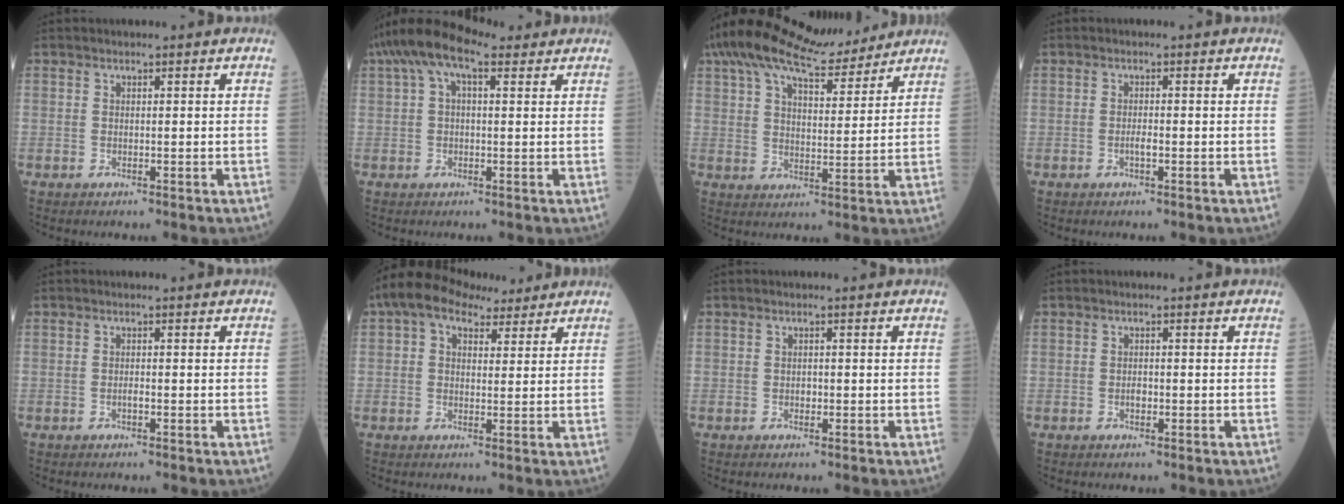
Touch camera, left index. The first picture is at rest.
{"total": 7.9, "force": [4.7, 3.0, 5.6], "torque": [-0.120, 0.050, 0.082]}
{"total": 15.8, "force": [13.8, 3.4, 6.9], "torque": [-0.126, 0.034, 0.220]}
{"total": 1.2, "force": [-0.5, 0.2, 1.1], "torque": [-0.022, 0.001, -0.009]}
{"total": 0.7, "force": [-0.4, 0.2, 0.6], "torque": [-0.012, 0.001, -0.007]}
{"total": 8.0, "force": [5.5, 4.2, 3.9], "torque": [-0.073, 0.043, 0.095]}
{"total": 0.8, "force": [-0.2, 0.5, 0.5], "torque": [-0.009, 0.001, -0.005]}
{"total": 1.0, "force": [-0.4, 0.5, 0.7], "torque": [-0.014, 0.001, -0.007]}